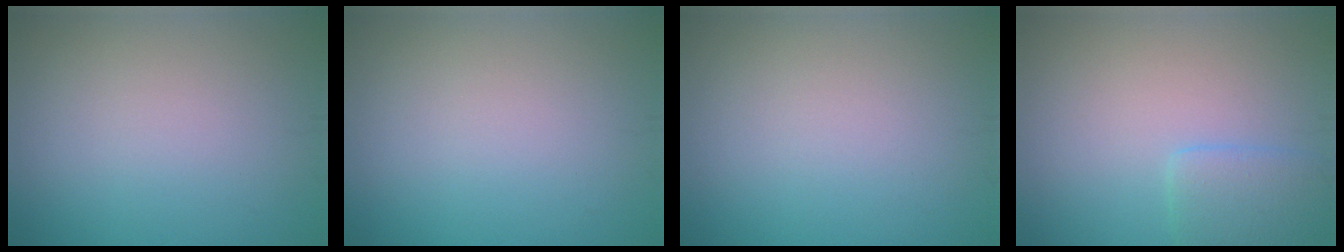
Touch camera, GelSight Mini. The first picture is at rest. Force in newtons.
{"total": 0.0}
{"total": 0.0}
{"total": 2.6, "press": 2.5, "slide": 0.2}